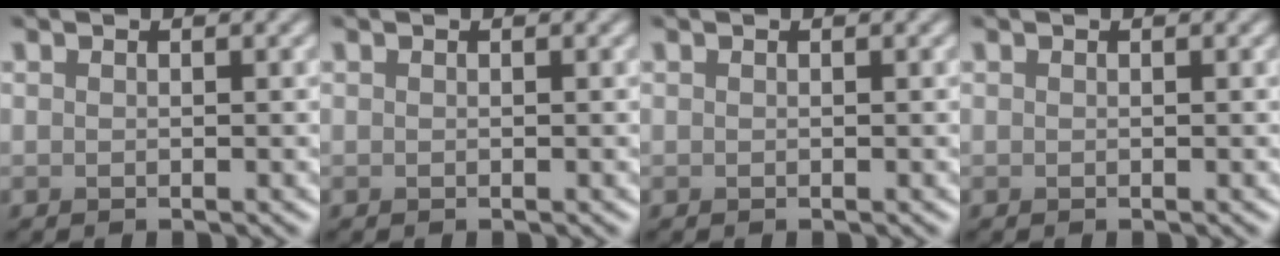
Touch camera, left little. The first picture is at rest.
{"total": 0.0}
{"total": 0.0}
{"total": 0.0}